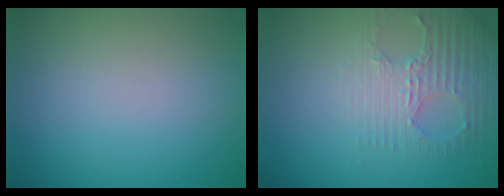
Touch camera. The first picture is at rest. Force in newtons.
{"total": 2.8, "press": 2.5, "slide": 1.3}